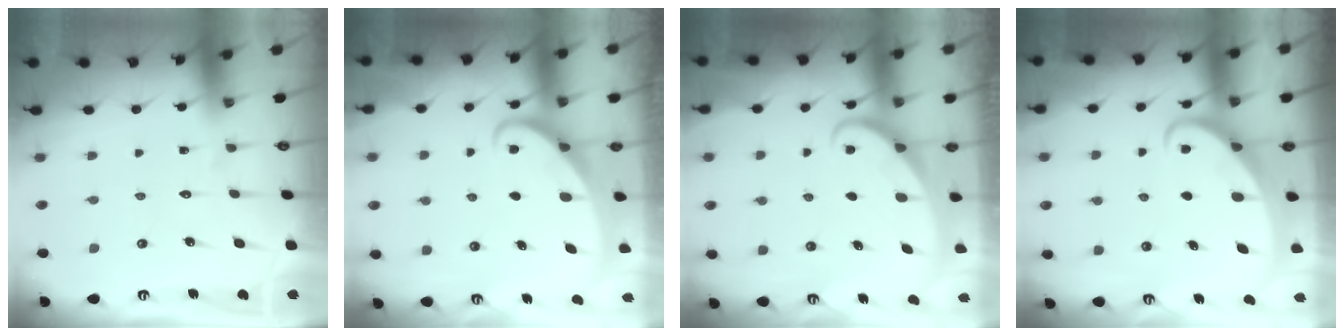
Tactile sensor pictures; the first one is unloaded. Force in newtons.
{"total": 2.2, "press": 2.2, "slide": 0.3}
{"total": 2.3, "press": 2.3, "slide": 0.3}
{"total": 2.7, "press": 2.7, "slide": 0.3}